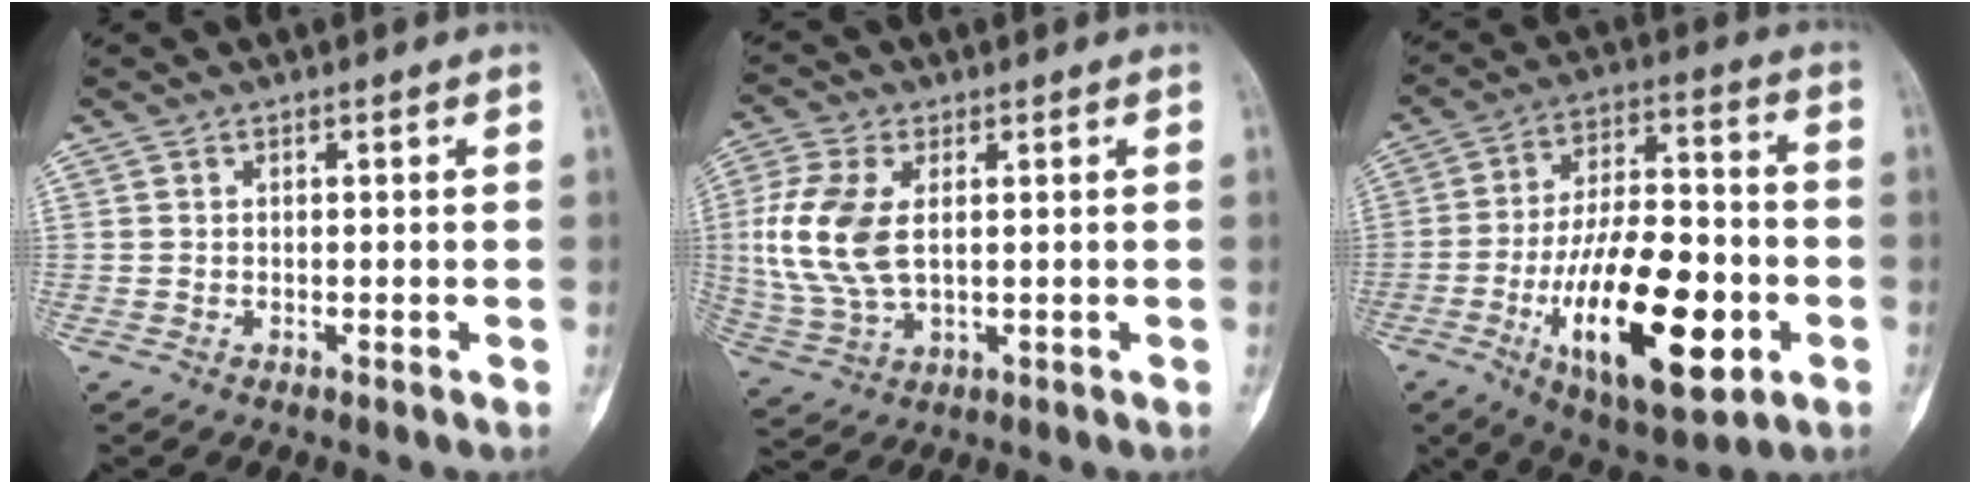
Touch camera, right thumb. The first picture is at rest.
{"total": 12.1, "force": [1.5, 6.8, 9.9], "torque": [-0.231, -0.001, 0.033]}
{"total": 23.2, "force": [-7.2, 9.7, 19.8], "torque": [-0.317, 0.022, -0.105]}